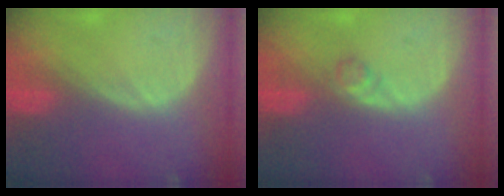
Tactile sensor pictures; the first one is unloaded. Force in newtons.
{"total": 1.6, "press": 1.6, "slide": 0.2}